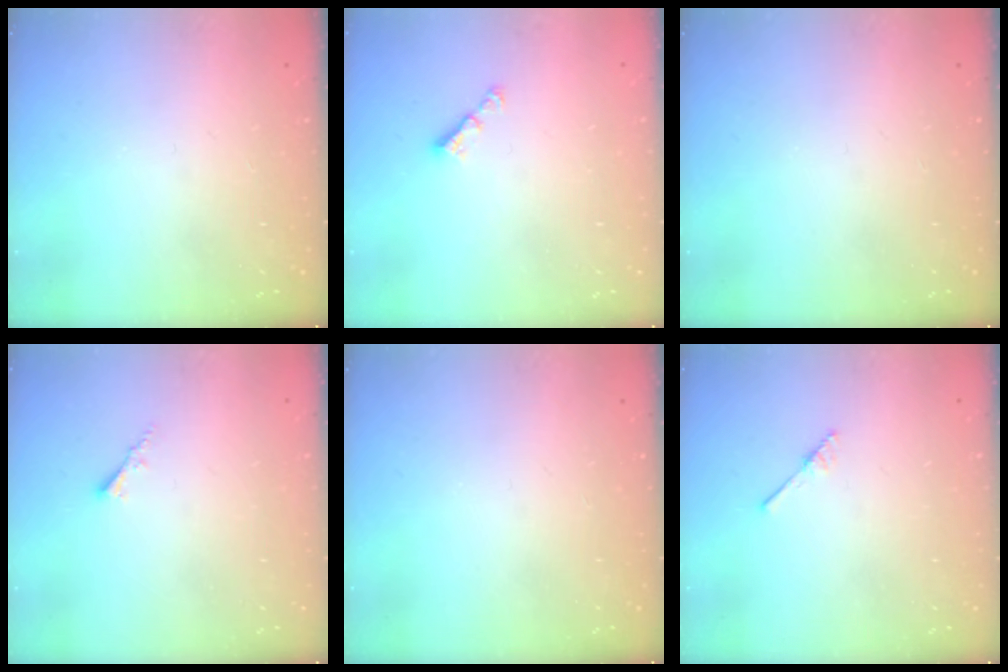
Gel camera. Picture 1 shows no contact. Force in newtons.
{"total": 2.9, "press": 2.9, "slide": 0.3}
{"total": 0.0}
{"total": 1.8, "press": 1.7, "slide": 0.5}
{"total": 0.0}
{"total": 2.5, "press": 2.4, "slide": 0.3}